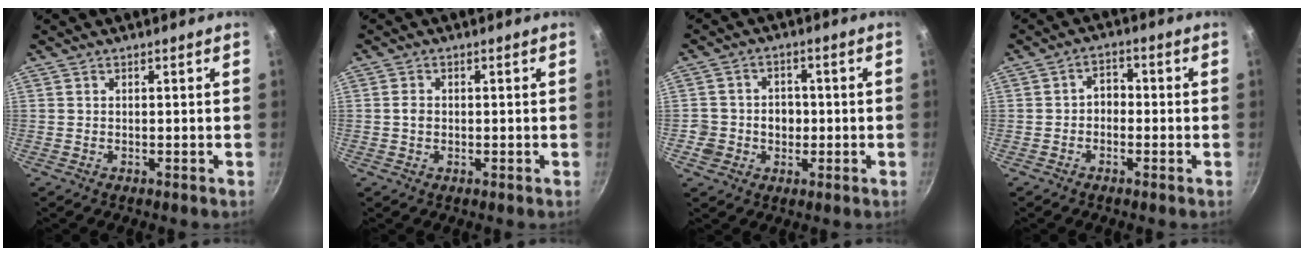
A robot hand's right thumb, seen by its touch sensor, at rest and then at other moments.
{"total": 1.8, "force": [-0.1, 1.4, 1.0], "torque": [-0.015, 0.006, -0.003]}
{"total": 6.0, "force": [-1.0, 5.5, 2.2], "torque": [-0.002, 0.017, -0.017]}
{"total": 3.2, "force": [-0.8, 2.4, 1.9], "torque": [-0.014, 0.017, -0.021]}